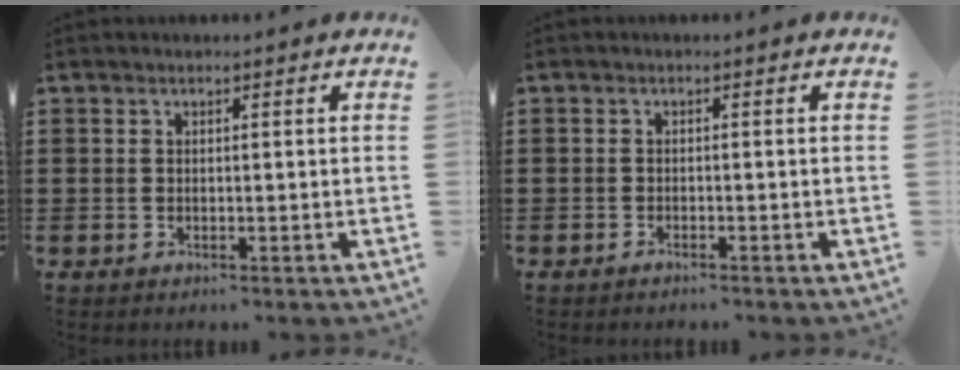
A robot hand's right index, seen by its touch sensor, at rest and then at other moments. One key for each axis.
{"total": 0.8, "fx": -0.8, "fy": -0.1, "fz": 0.1, "tx": -0.005, "ty": -0.003, "tz": -0.015}